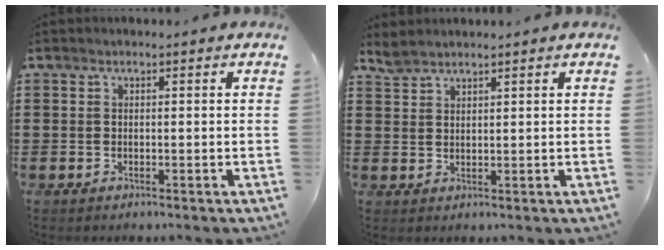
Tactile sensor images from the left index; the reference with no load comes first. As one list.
[{"total": 2.1, "force": [2.0, 0.5, 0.4], "torque": [-0.012, 0.001, 0.041]}]